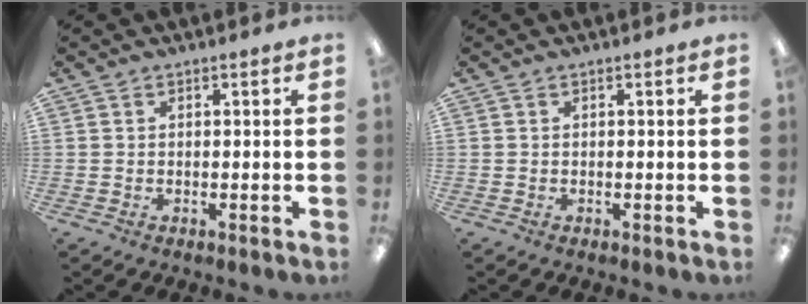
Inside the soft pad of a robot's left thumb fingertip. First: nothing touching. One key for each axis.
{"total": 0.0}